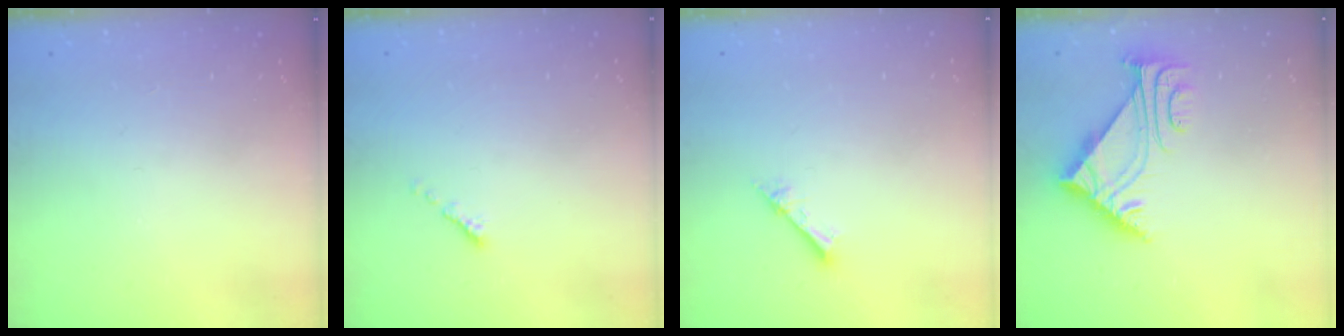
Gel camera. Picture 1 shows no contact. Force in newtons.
{"total": 0.6, "press": 0.5, "slide": 0.2}
{"total": 2.1, "press": 2.1, "slide": 0.2}
{"total": 6.2, "press": 6.2, "slide": 0.7}